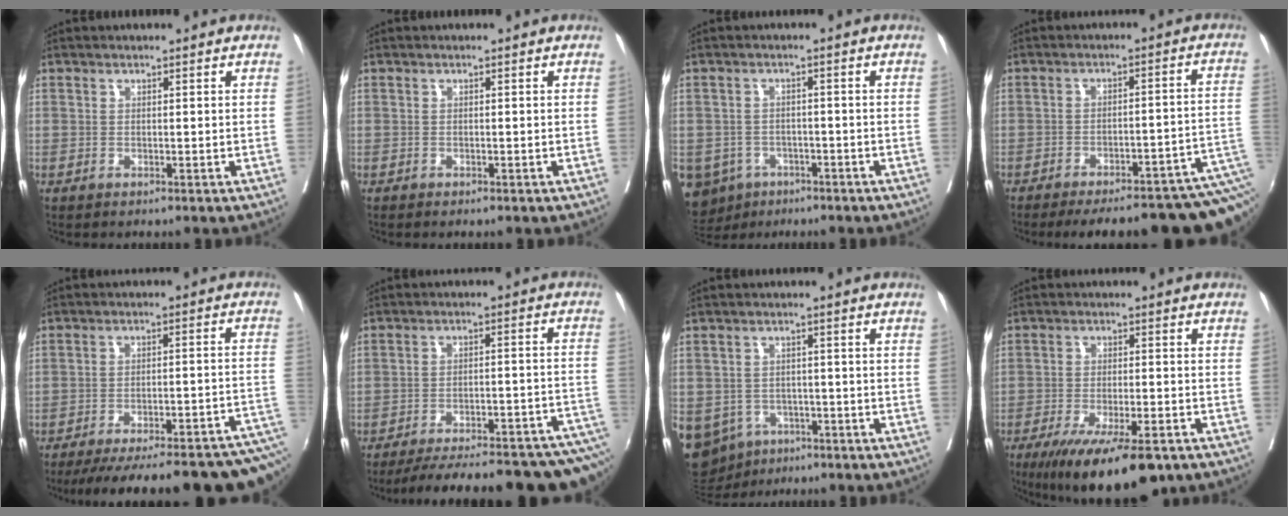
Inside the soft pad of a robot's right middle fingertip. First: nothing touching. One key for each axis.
{"total": 0.9, "fx": -0.7, "fy": 0.3, "fz": 0.4, "tx": -0.008, "ty": -0.001, "tz": -0.010}
{"total": 9.8, "fx": -5.7, "fy": 7.7, "fz": 2.3, "tx": -0.065, "ty": -0.002, "tz": -0.078}
{"total": 20.3, "fx": -15.0, "fy": 4.6, "fz": 12.9, "tx": -0.116, "ty": 0.015, "tz": -0.183}
{"total": 25.6, "fx": -21.5, "fy": 2.8, "fz": 13.7, "tx": -0.140, "ty": -0.013, "tz": -0.280}
{"total": 25.6, "fx": -22.4, "fy": 2.4, "fz": 12.1, "tx": -0.119, "ty": -0.006, "tz": -0.293}
{"total": 15.7, "fx": -7.2, "fy": 12.7, "fz": 5.7, "tx": -0.170, "ty": 0.003, "tz": -0.091}
{"total": 13.6, "fx": -9.4, "fy": 3.1, "fz": 9.4, "tx": -0.134, "ty": -0.025, "tz": -0.146}